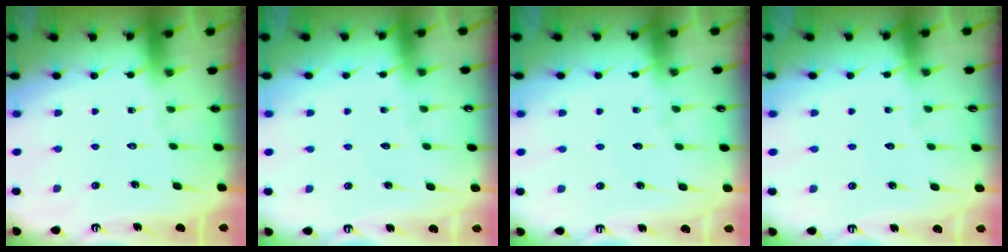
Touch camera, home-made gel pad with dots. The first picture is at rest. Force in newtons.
{"total": 2.4, "press": 2.4, "slide": 0.2}
{"total": 2.0, "press": 2.0, "slide": 0.2}
{"total": 2.0, "press": 2.0, "slide": 0.2}